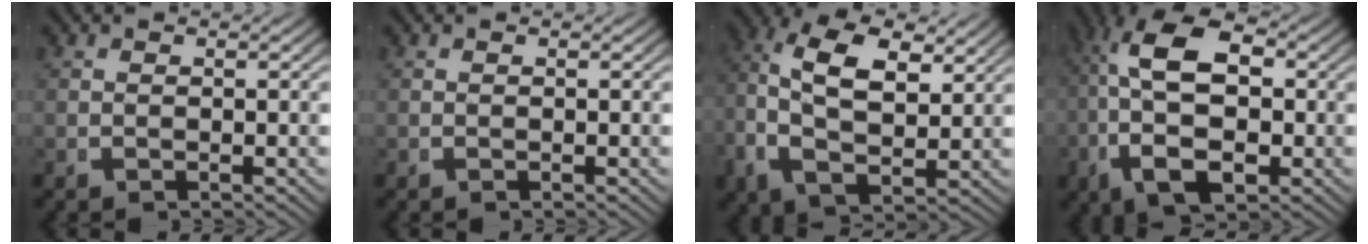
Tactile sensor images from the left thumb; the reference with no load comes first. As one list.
[{"total": 0.0}, {"total": 9.1, "force": [1.9, 5.8, 6.7], "torque": [-0.159, -0.029, 0.045]}, {"total": 11.3, "force": [0.2, 6.8, 9.0], "torque": [-0.194, -0.030, 0.016]}]